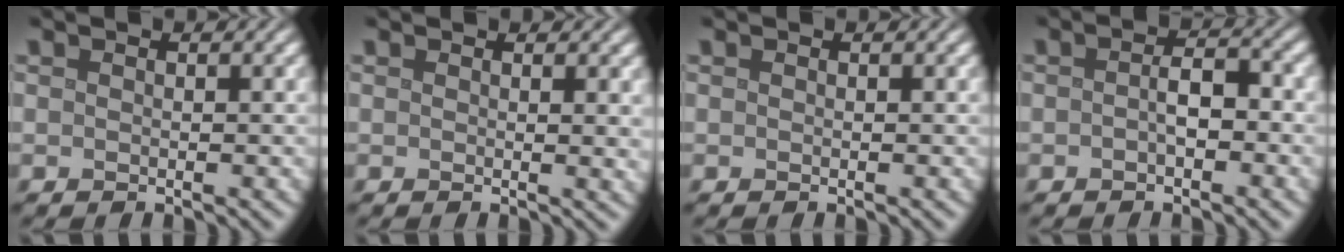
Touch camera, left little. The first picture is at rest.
{"total": 2.2, "force": [0.8, 0.7, 1.8], "torque": [-0.010, 0.003, 0.009]}
{"total": 0.0}
{"total": 2.2, "force": [-0.6, 1.0, 1.9], "torque": [-0.033, 0.005, -0.015]}